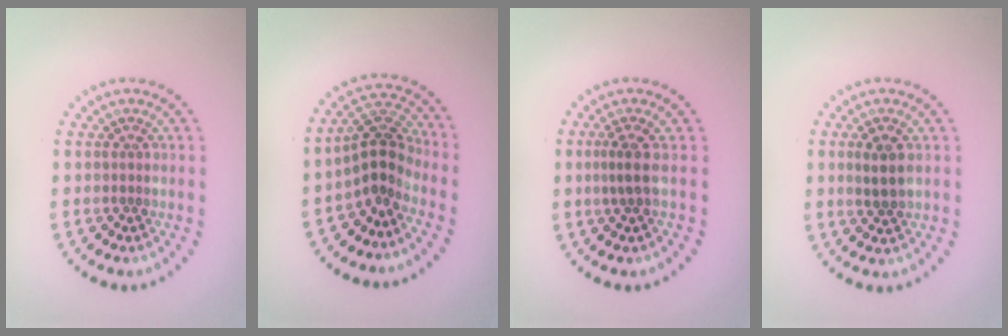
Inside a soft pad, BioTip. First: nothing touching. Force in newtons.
{"total": 3.5, "press": 2.9, "slide": 2.0}
{"total": 1.8, "press": 1.4, "slide": 1.1}
{"total": 2.4, "press": 2.3, "slide": 0.5}